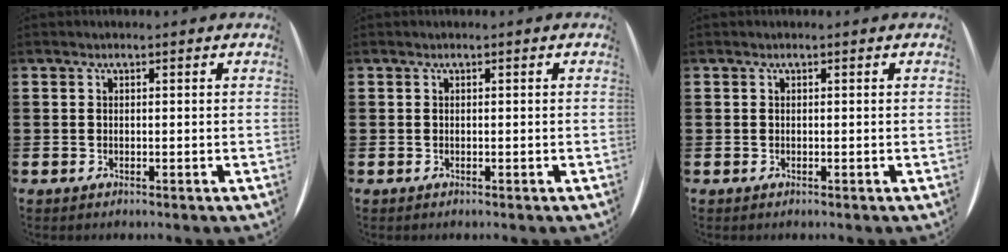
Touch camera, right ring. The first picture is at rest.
{"total": 0.0}
{"total": 0.0}